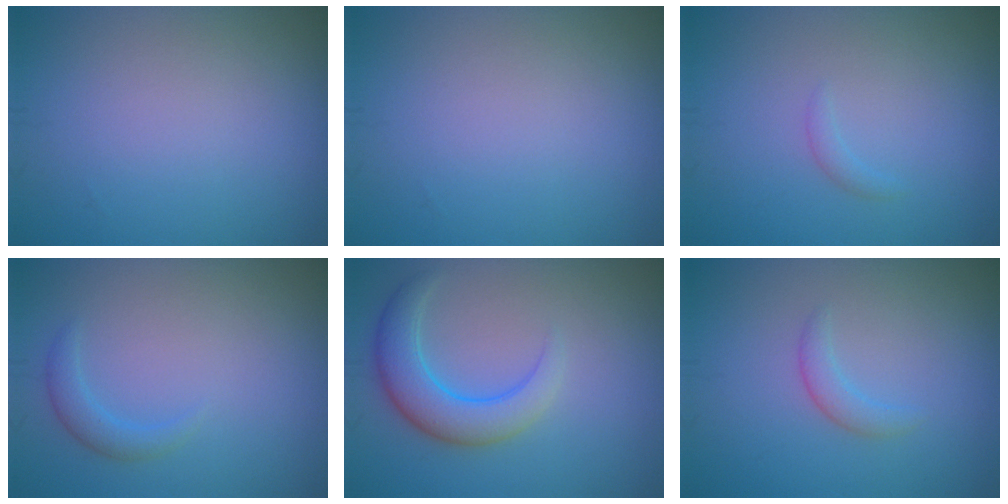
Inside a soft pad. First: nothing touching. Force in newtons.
{"total": 0.0}
{"total": 0.7, "press": 0.7, "slide": 0.1}
{"total": 1.5, "press": 1.5, "slide": 0.1}
{"total": 4.6, "press": 4.6, "slide": 0.3}
{"total": 1.4, "press": 1.4, "slide": 0.2}